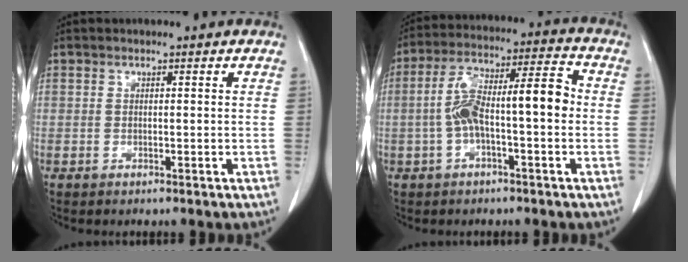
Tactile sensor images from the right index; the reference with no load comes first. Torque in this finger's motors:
{"motor_torque": [0.38, -0.04, 0.47, 0.13]}